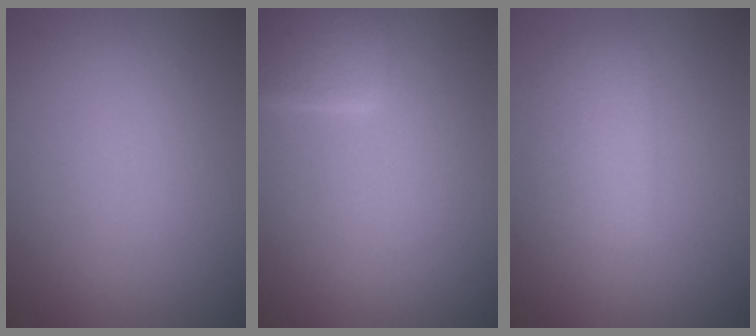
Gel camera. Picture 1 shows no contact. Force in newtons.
{"total": 3.3, "press": 3.3, "slide": 0.2}
{"total": 2.6, "press": 2.6, "slide": 0.0}